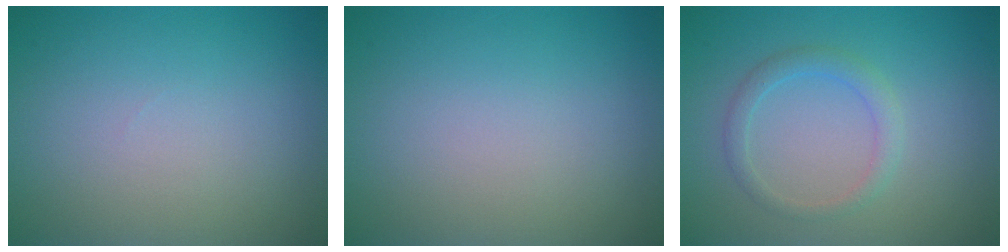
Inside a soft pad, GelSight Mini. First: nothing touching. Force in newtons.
{"total": 0.0}
{"total": 1.8, "press": 1.8, "slide": 0.1}